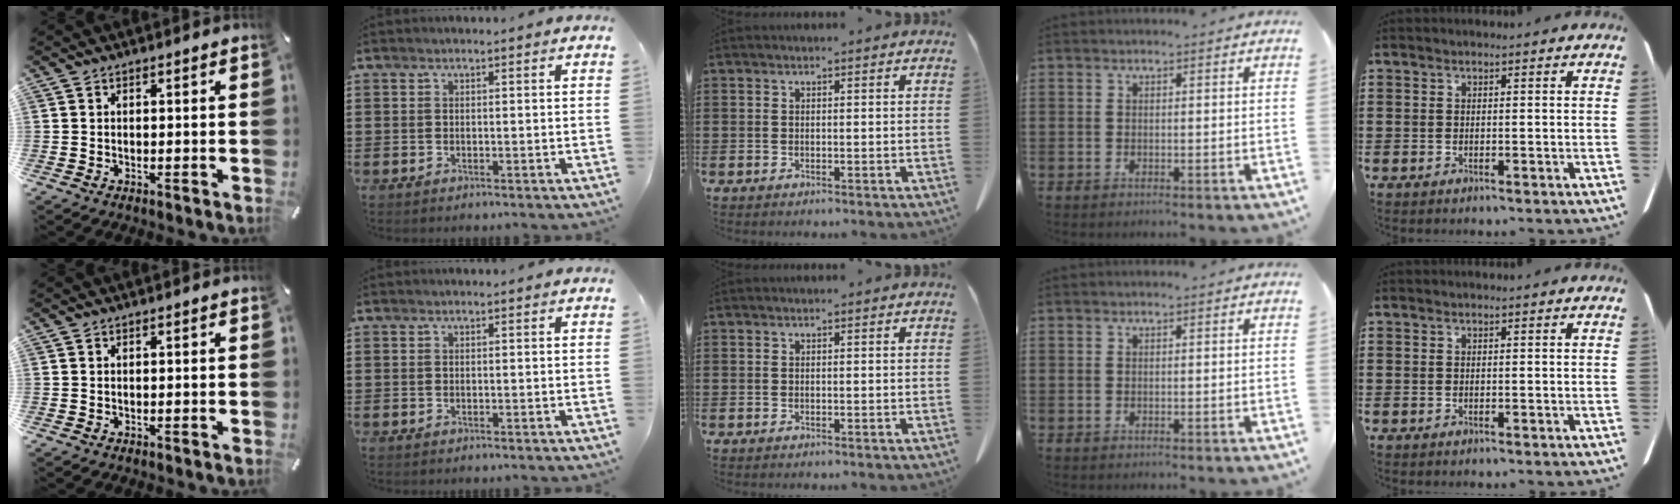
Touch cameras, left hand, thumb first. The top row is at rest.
{}